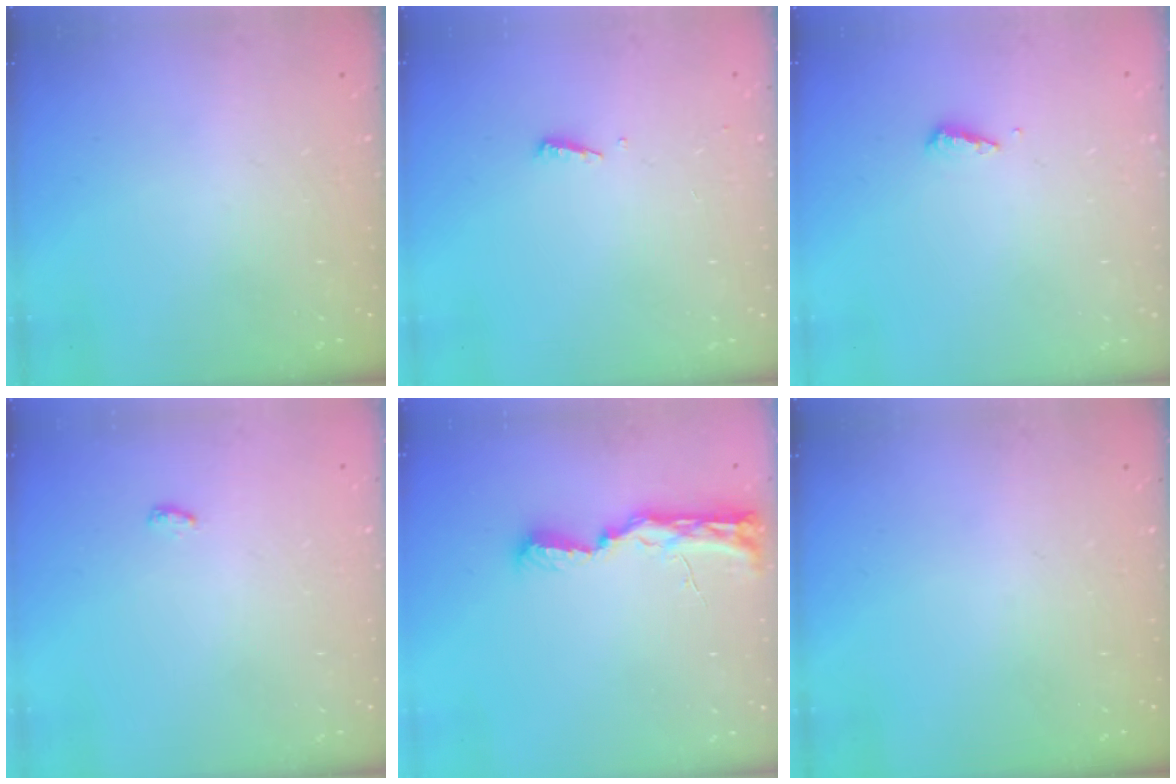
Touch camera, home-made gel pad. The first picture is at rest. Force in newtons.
{"total": 3.1, "press": 3.1, "slide": 0.3}
{"total": 3.2, "press": 3.1, "slide": 0.3}
{"total": 6.4, "press": 3.3, "slide": 5.5}
{"total": 9.6, "press": 9.3, "slide": 2.4}
{"total": 0.0}